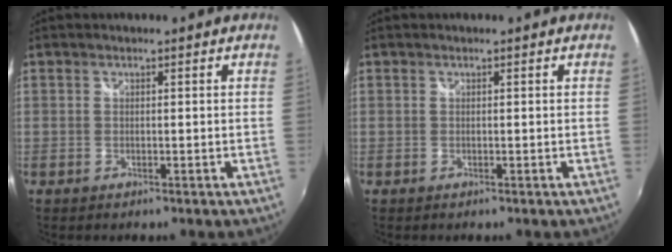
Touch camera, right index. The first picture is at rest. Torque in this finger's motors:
{"motor_torque": [0.00, 0.00, 0.00, 0.00]}